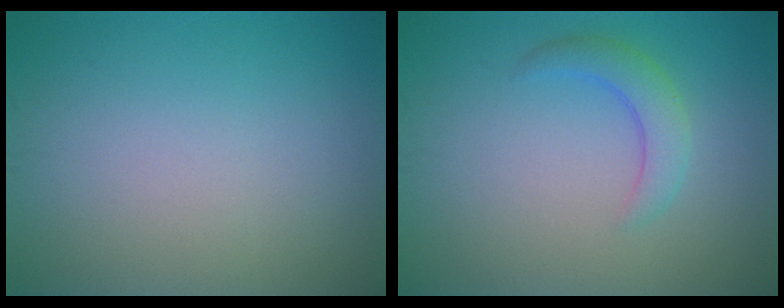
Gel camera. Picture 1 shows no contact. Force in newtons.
{"total": 2.5, "press": 2.5, "slide": 0.2}